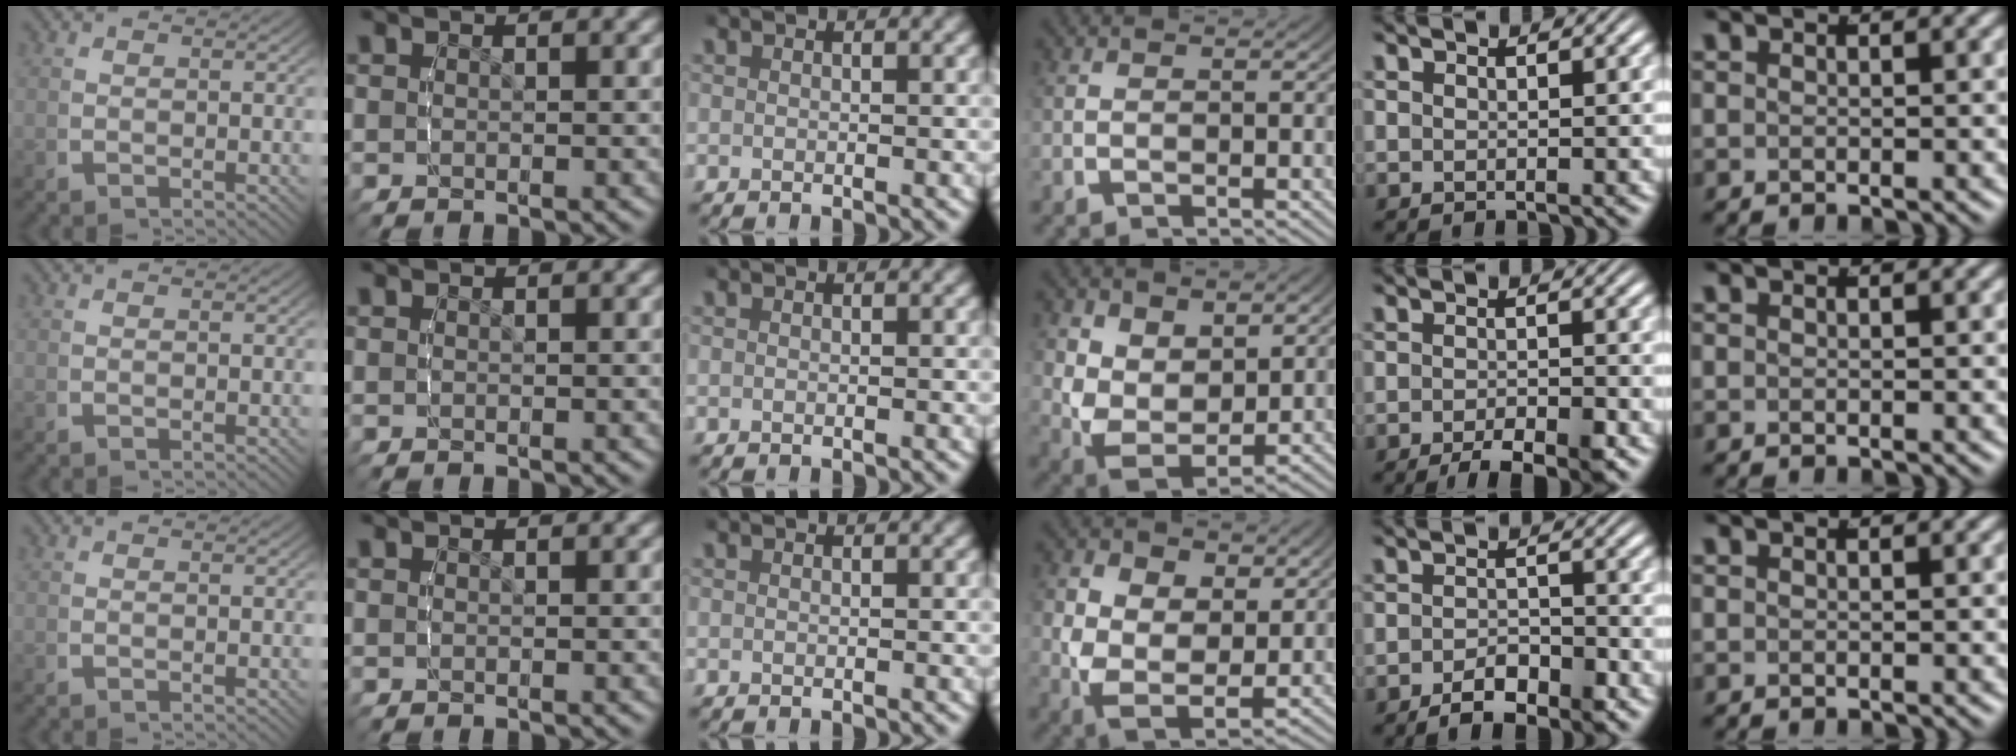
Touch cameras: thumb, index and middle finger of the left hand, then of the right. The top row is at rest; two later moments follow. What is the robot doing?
{"motion": "lift_and_place", "object": "air blower"}